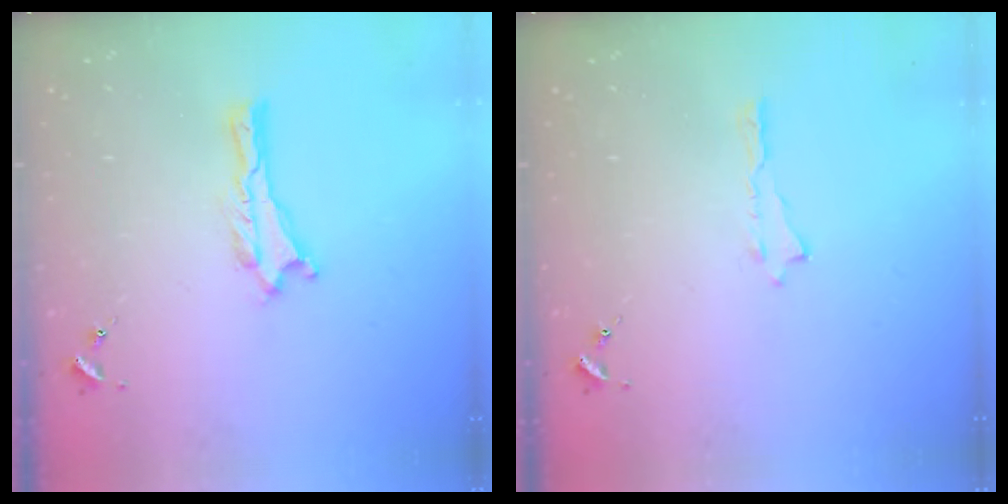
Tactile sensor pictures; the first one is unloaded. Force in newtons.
{"total": 0.0}